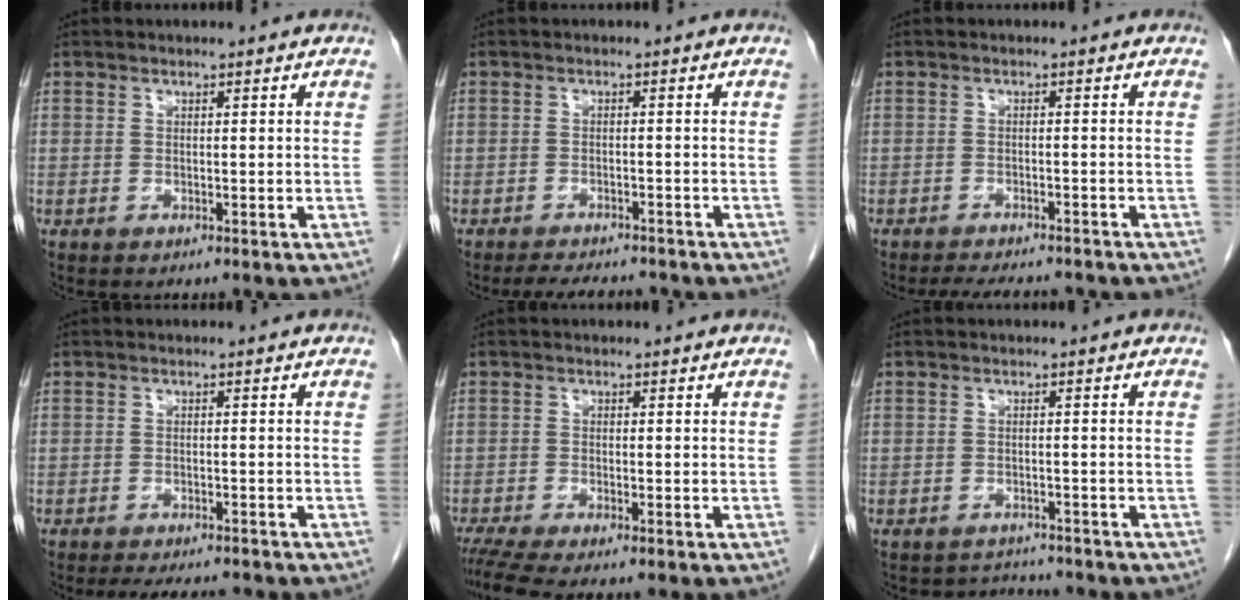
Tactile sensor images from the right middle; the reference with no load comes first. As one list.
[{"total": 5.7, "force": [-5.2, 1.4, 1.8], "torque": [-0.024, -0.007, -0.076]}, {"total": 7.2, "force": [-6.6, 1.4, 2.6], "torque": [-0.037, -0.007, -0.090]}, {"total": 6.7, "force": [-6.0, 1.3, 2.6], "torque": [-0.033, -0.009, -0.082]}, {"total": 4.0, "force": [-3.4, -0.4, 2.1], "torque": [-0.039, -0.012, -0.062]}, {"total": 3.3, "force": [-3.2, 0.5, -0.8], "torque": [0.009, 0.001, -0.048]}]